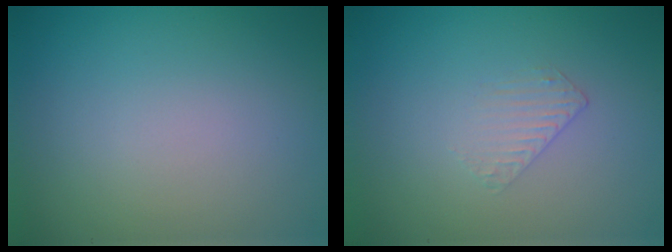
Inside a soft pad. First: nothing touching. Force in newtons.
{"total": 0.9, "press": 0.2, "slide": 0.9}